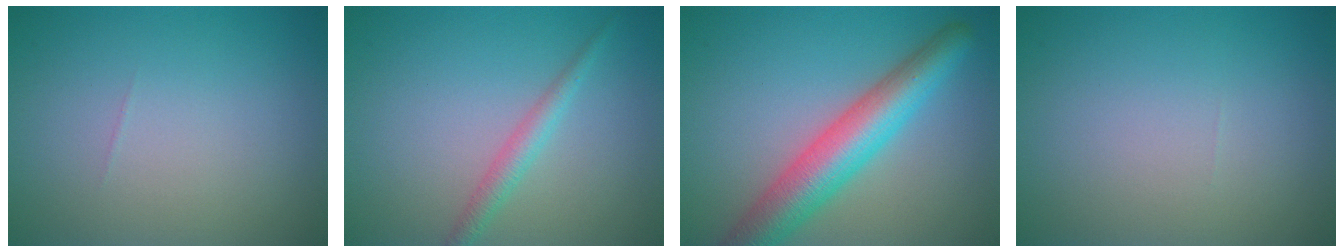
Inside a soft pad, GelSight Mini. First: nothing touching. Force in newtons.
{"total": 1.9, "press": 1.9, "slide": 0.0}
{"total": 6.9, "press": 6.9, "slide": 0.1}
{"total": 0.0}